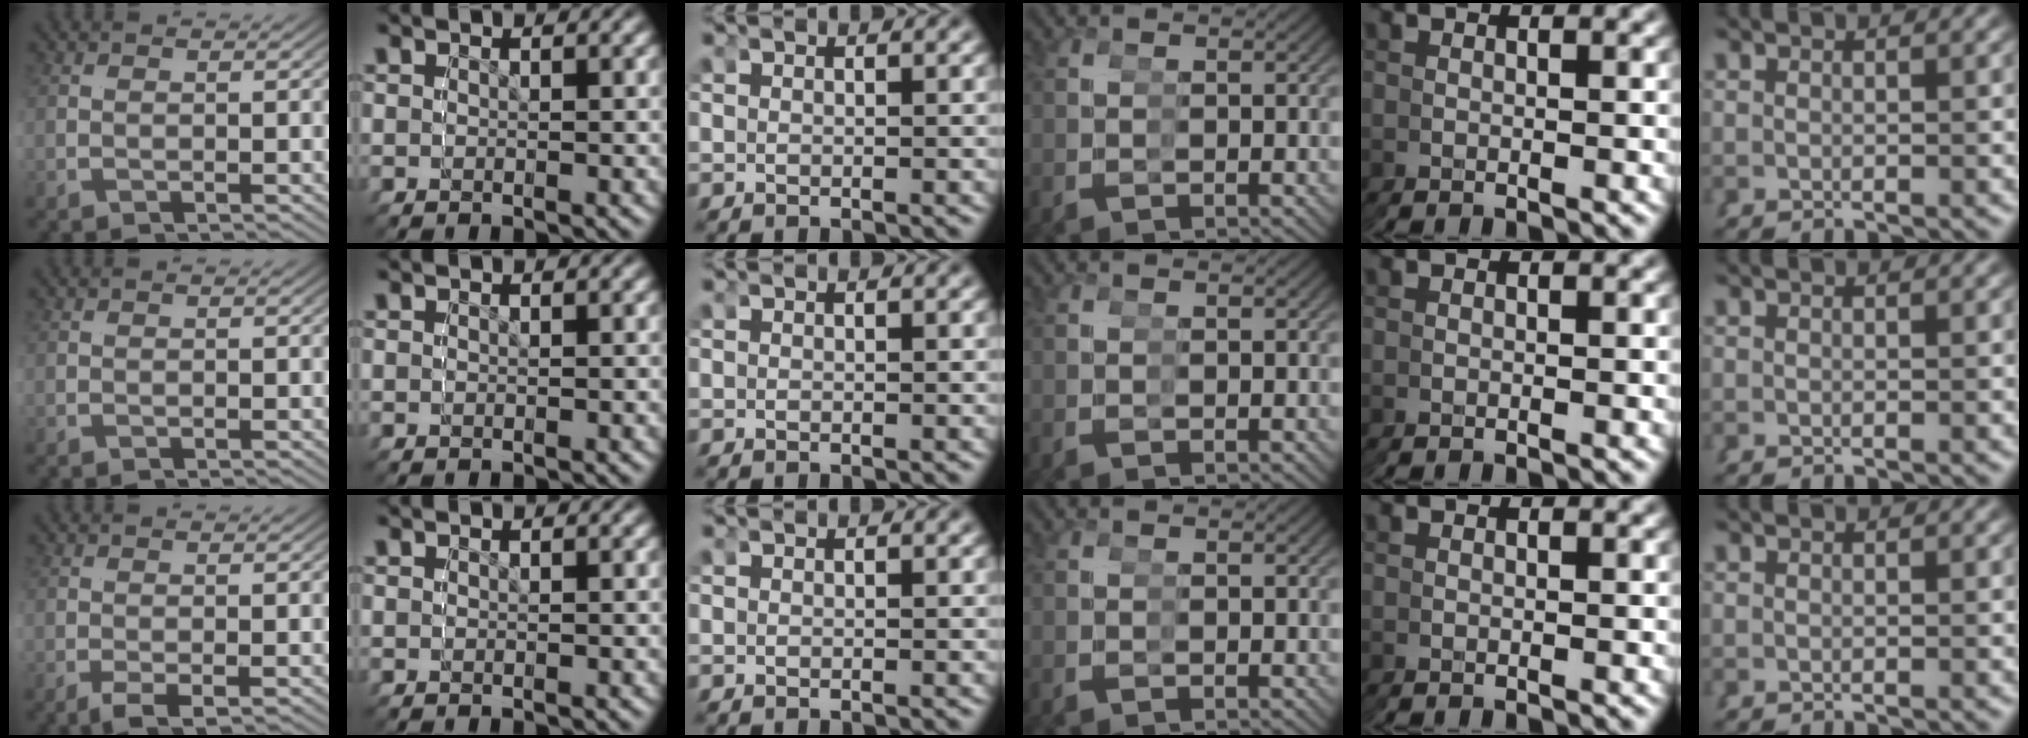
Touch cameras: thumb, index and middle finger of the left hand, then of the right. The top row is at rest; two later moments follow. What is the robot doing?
{"motion": "grasp_and_lifting", "object": "condiment"}